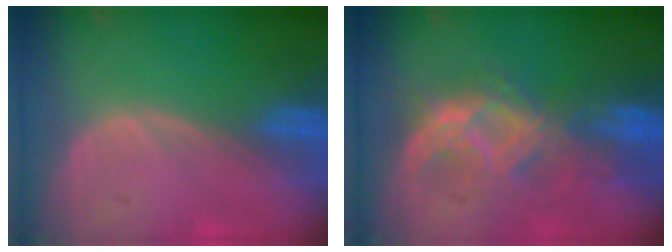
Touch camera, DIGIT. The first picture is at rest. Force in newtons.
{"total": 7.7, "press": 7.6, "slide": 0.7}